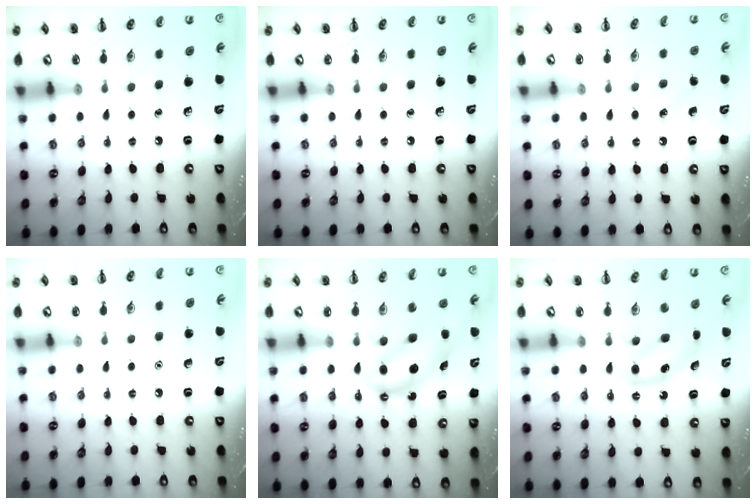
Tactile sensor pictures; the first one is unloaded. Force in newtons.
{"total": 0.0}
{"total": 4.1, "press": 4.0, "slide": 1.1}
{"total": 1.6, "press": 1.6, "slide": 0.1}
{"total": 6.2, "press": 6.1, "slide": 0.8}
{"total": 5.4, "press": 5.3, "slide": 1.0}